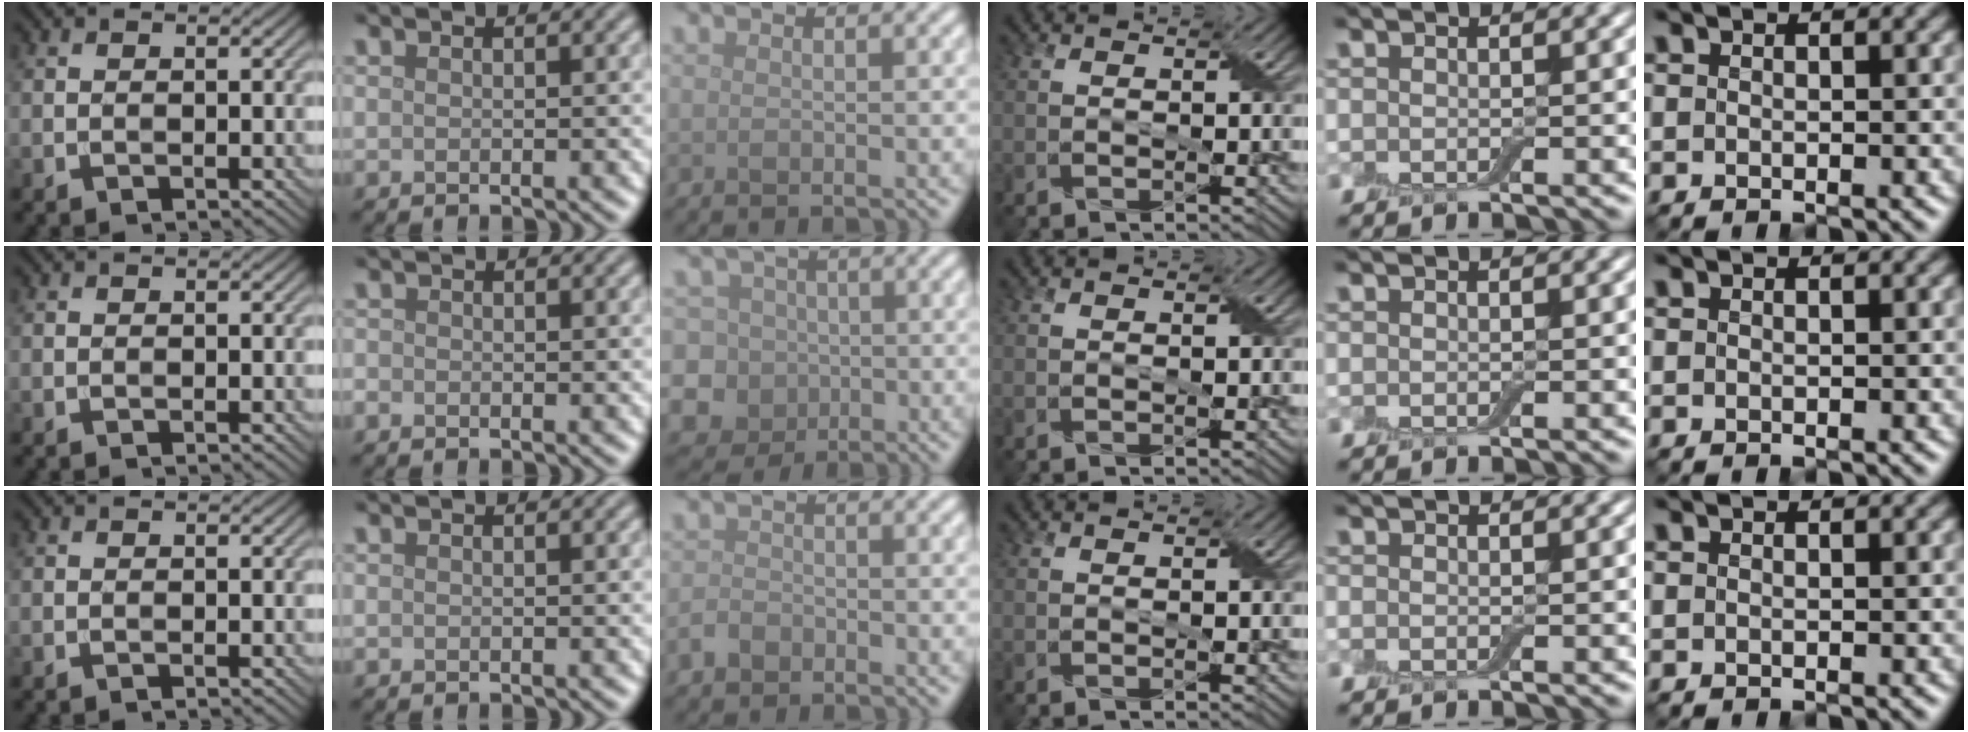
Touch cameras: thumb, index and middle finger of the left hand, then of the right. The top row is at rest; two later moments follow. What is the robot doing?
{"motion": "fold", "object": "aluminum foil"}